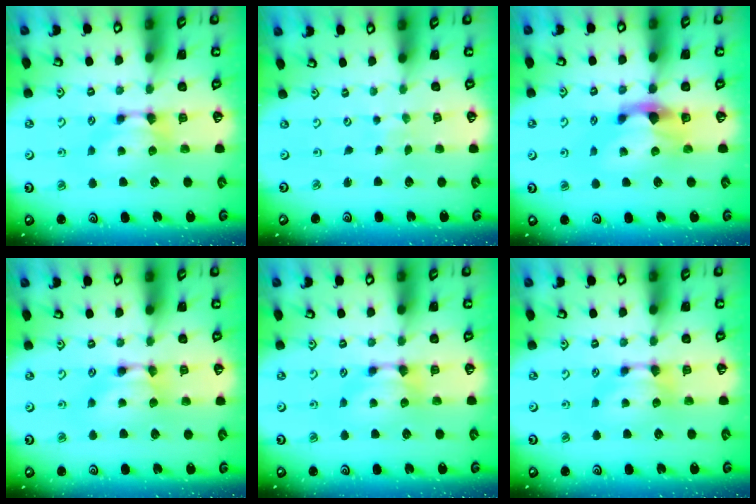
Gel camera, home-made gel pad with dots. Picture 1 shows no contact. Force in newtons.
{"total": 6.9, "press": 6.8, "slide": 0.4}
{"total": 3.1, "press": 2.6, "slide": 1.6}
{"total": 1.5, "press": 1.5, "slide": 0.2}
{"total": 0.0}
{"total": 0.0}